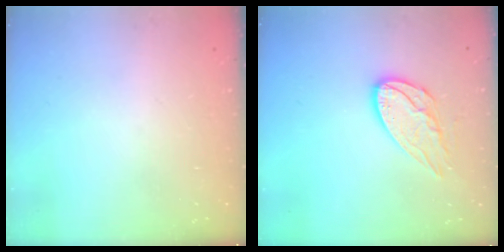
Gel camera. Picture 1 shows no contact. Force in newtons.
{"total": 10.9, "press": 10.9, "slide": 0.6}